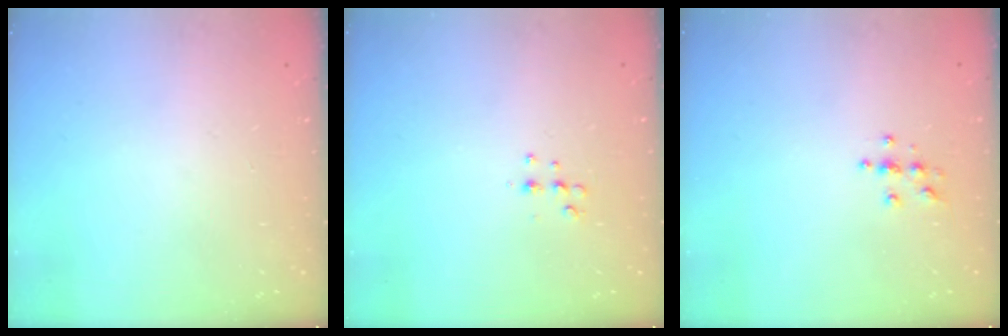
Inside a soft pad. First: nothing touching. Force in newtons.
{"total": 5.3, "press": 5.2, "slide": 0.8}
{"total": 3.7, "press": 3.7, "slide": 0.4}